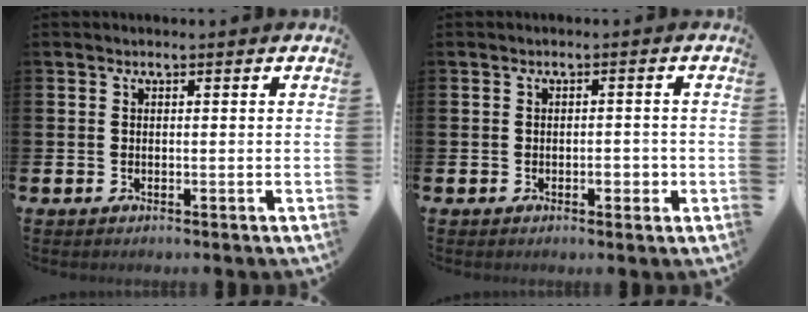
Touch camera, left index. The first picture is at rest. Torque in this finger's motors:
{"motor_torque": [-0.02, -0.01, 0.00, 0.00]}